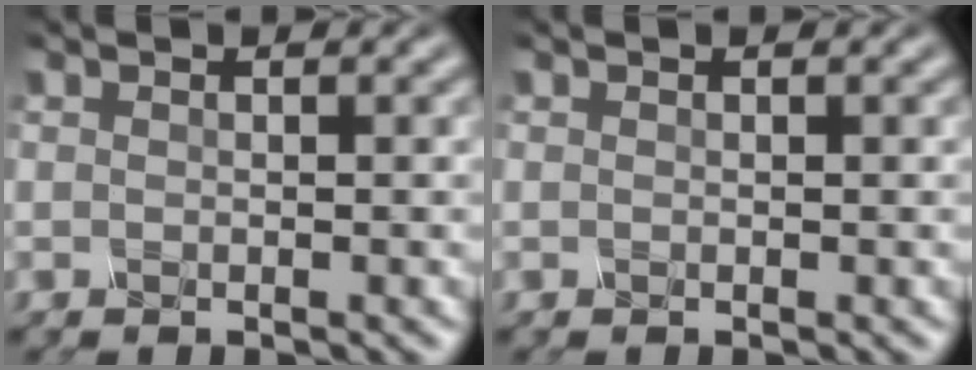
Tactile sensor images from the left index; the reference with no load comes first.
{"total": 0.0}